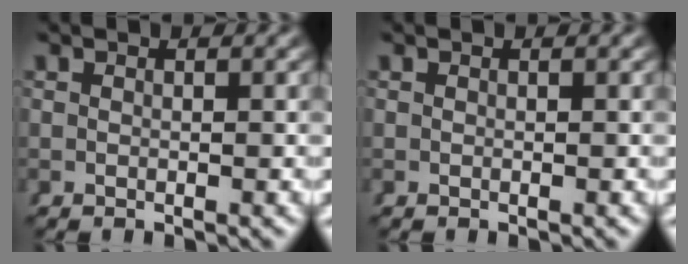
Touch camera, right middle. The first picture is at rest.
{"total": 0.0}